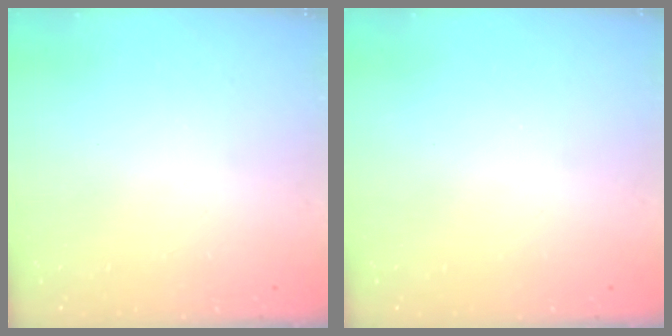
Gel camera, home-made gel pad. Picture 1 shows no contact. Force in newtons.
{"total": 0.0}